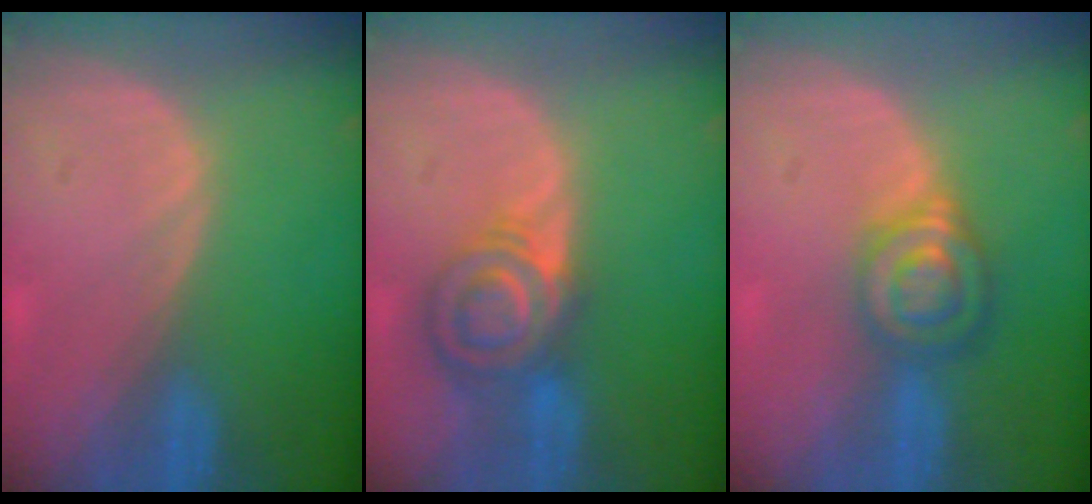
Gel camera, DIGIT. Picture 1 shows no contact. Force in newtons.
{"total": 6.9, "press": 6.4, "slide": 2.5}
{"total": 6.5, "press": 5.8, "slide": 2.9}